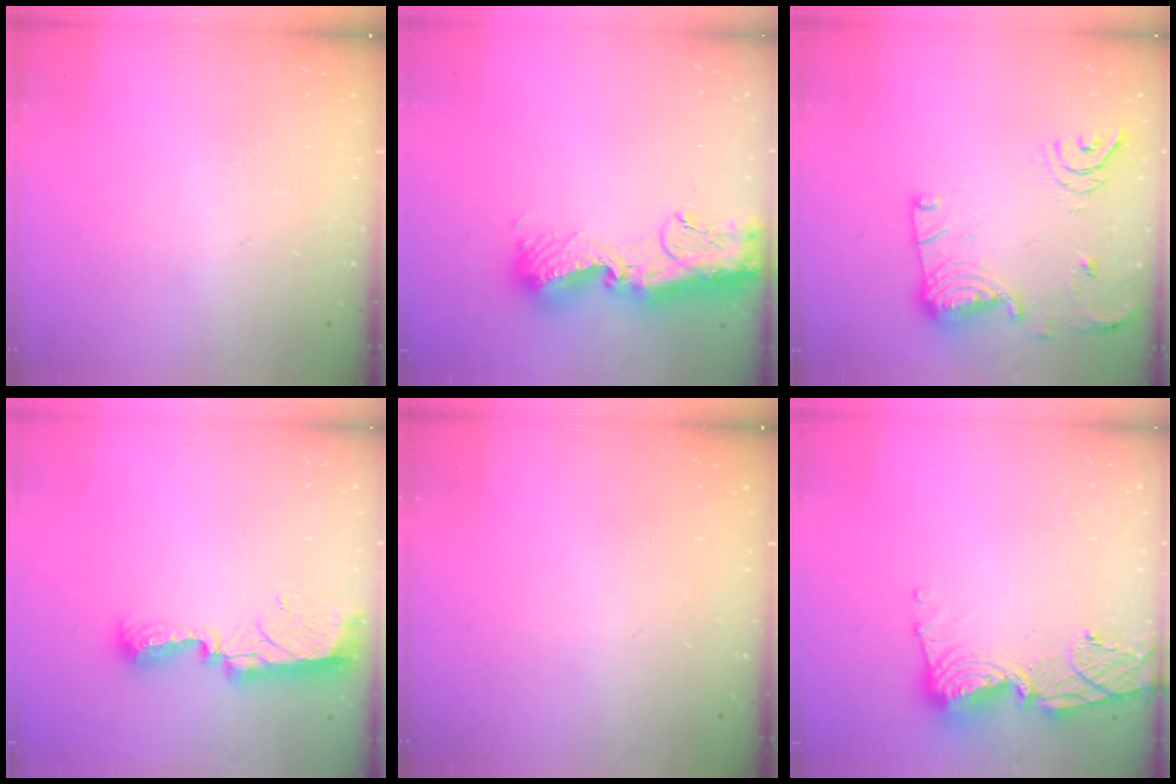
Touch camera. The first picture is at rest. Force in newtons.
{"total": 15.0, "press": 14.9, "slide": 1.7}
{"total": 16.1, "press": 15.5, "slide": 4.2}
{"total": 9.4, "press": 9.4, "slide": 0.4}
{"total": 0.0}
{"total": 12.9, "press": 12.8, "slide": 1.6}